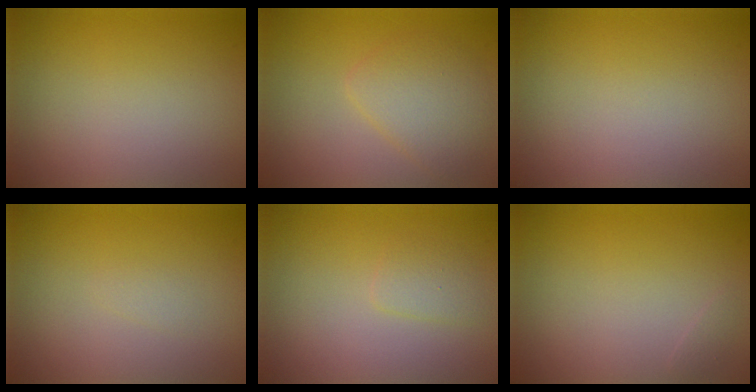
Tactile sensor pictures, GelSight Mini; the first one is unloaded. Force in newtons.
{"total": 3.3, "press": 3.3, "slide": 0.2}
{"total": 0.0}
{"total": 0.5, "press": 0.5, "slide": 0.1}
{"total": 1.3, "press": 1.3, "slide": 0.1}
{"total": 0.5, "press": 0.5, "slide": 0.1}